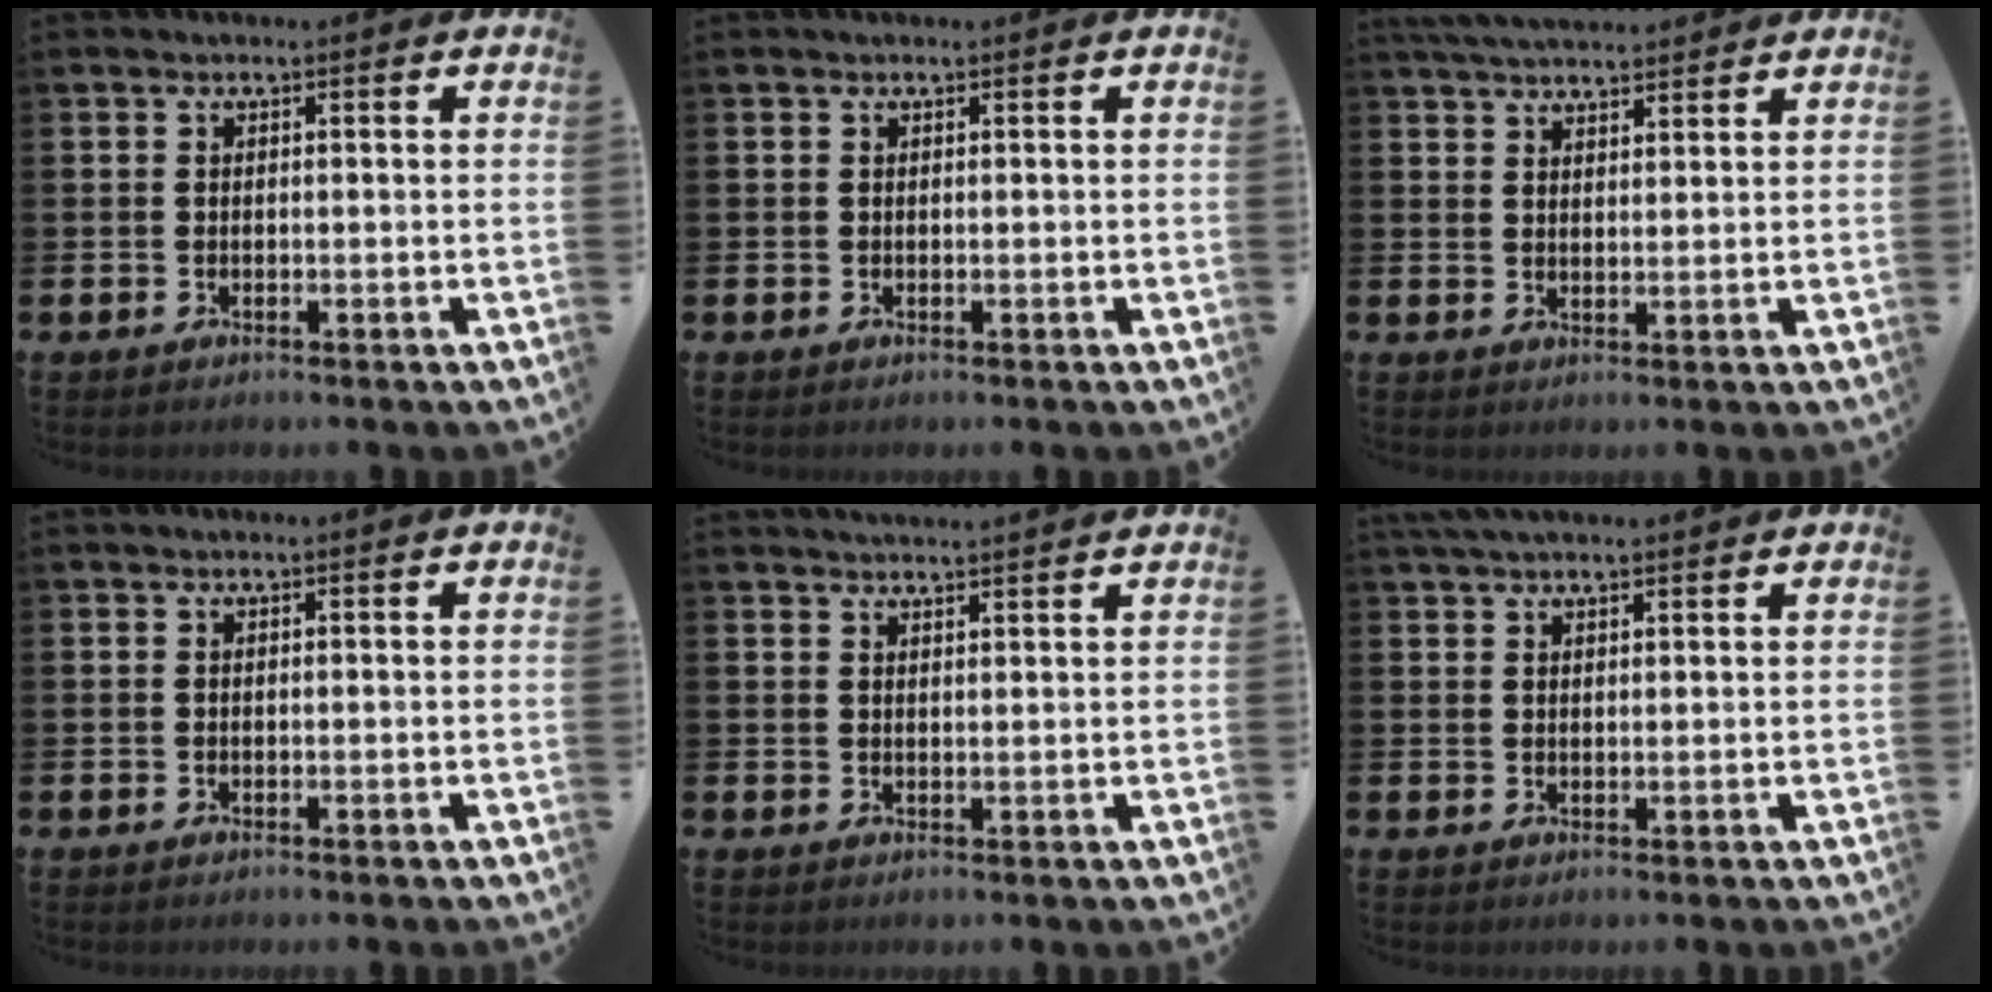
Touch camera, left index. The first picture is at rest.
{"total": 0.0}
{"total": 4.4, "force": [4.3, 0.7, 0.7], "torque": [-0.021, -0.016, 0.079]}
{"total": 0.0}
{"total": 2.7, "force": [2.7, -0.3, 0.0], "torque": [-0.004, -0.015, 0.050]}
{"total": 3.4, "force": [3.0, 0.7, 1.3], "torque": [-0.029, -0.002, 0.056]}